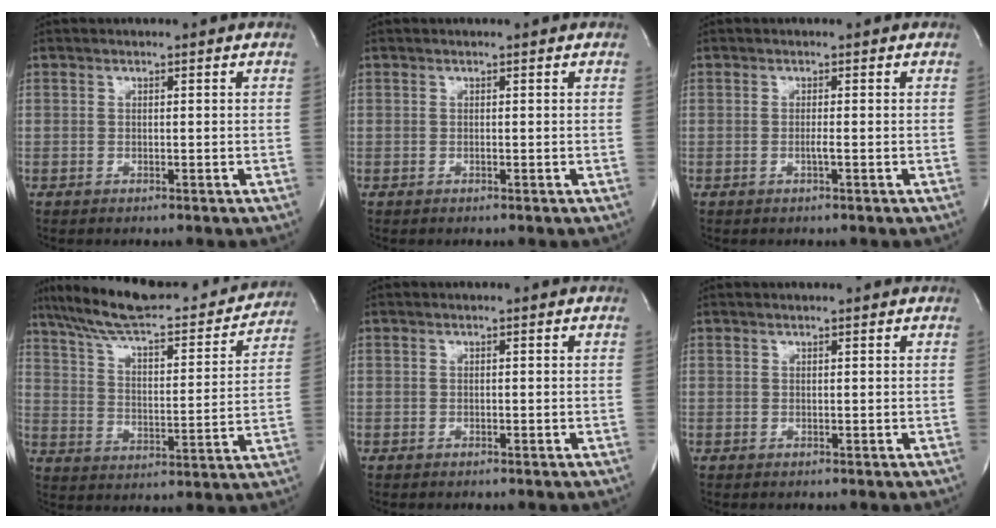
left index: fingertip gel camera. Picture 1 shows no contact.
{"total": 0.0}
{"total": 0.8, "force": [-0.3, -0.2, 0.7], "torque": [-0.010, 0.000, -0.008]}
{"total": 25.0, "force": [21.7, 5.0, 11.4], "torque": [-0.182, 0.009, 0.303]}
{"total": 0.0}
{"total": 1.8, "force": [1.7, 0.1, 0.8], "torque": [-0.010, 0.017, 0.024]}